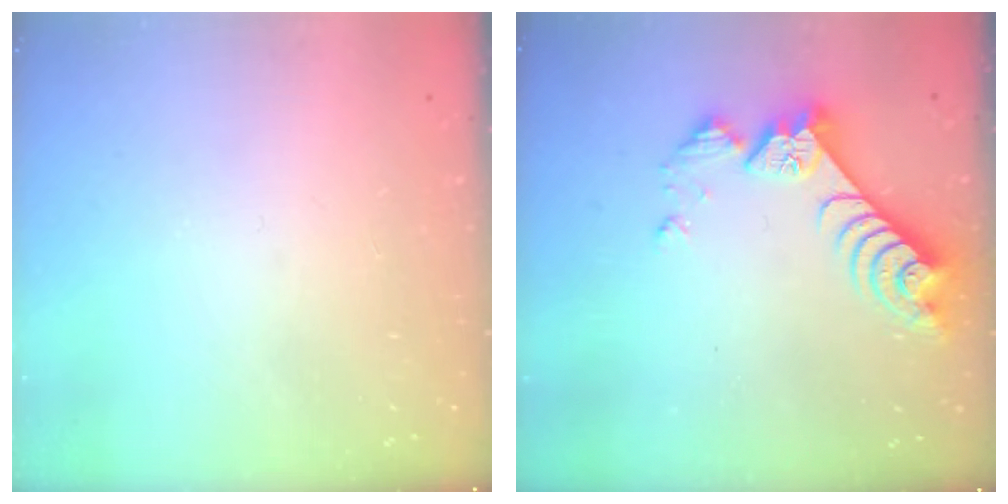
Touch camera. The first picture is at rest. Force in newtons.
{"total": 9.0, "press": 9.0, "slide": 0.8}